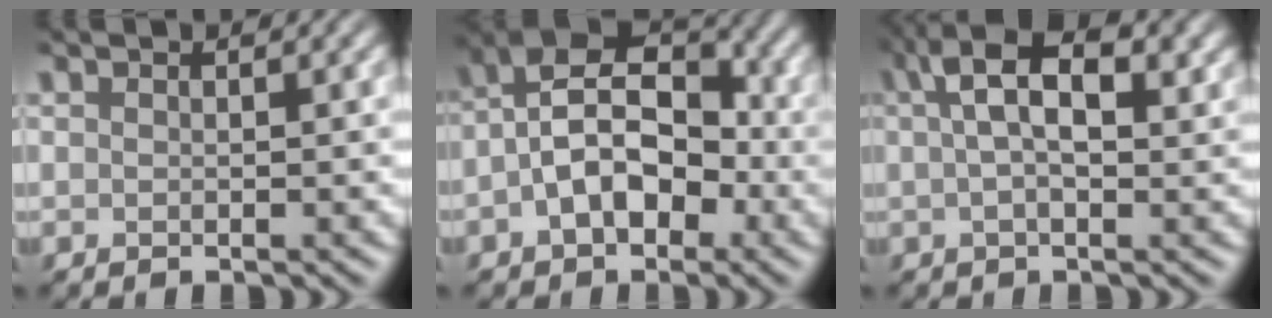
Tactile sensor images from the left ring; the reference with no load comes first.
{"total": 7.6, "force": [-1.2, 4.9, 5.7], "torque": [-0.090, 0.020, -0.033]}
{"total": 7.4, "force": [2.2, 3.7, 6.1], "torque": [-0.106, 0.031, 0.018]}